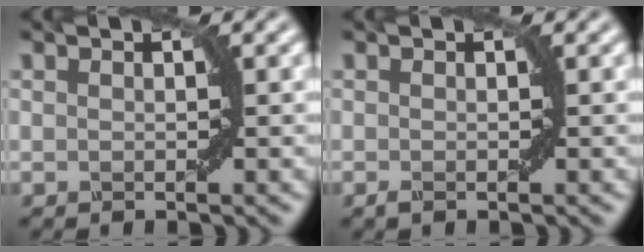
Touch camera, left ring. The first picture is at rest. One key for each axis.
{"total": 0.7, "fx": -0.3, "fy": 0.2, "fz": 0.6, "tx": -0.011, "ty": 0.001, "tz": -0.003}